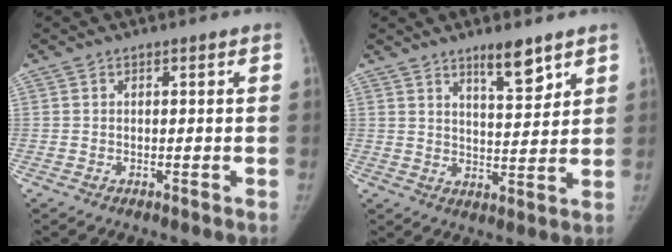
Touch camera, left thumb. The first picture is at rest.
{"total": 6.9, "force": [4.9, 1.8, 4.5], "torque": [-0.054, -0.038, 0.079]}